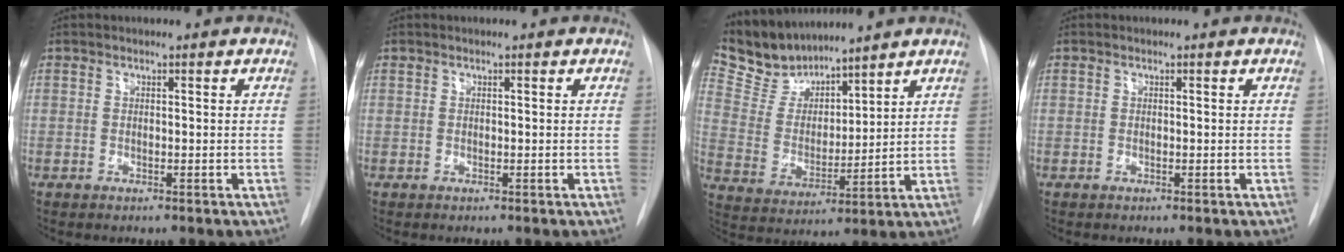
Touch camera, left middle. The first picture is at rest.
{"total": 0.0}
{"total": 9.6, "force": [9.1, 2.8, 1.5], "torque": [-0.042, 0.011, 0.190]}
{"total": 0.0}